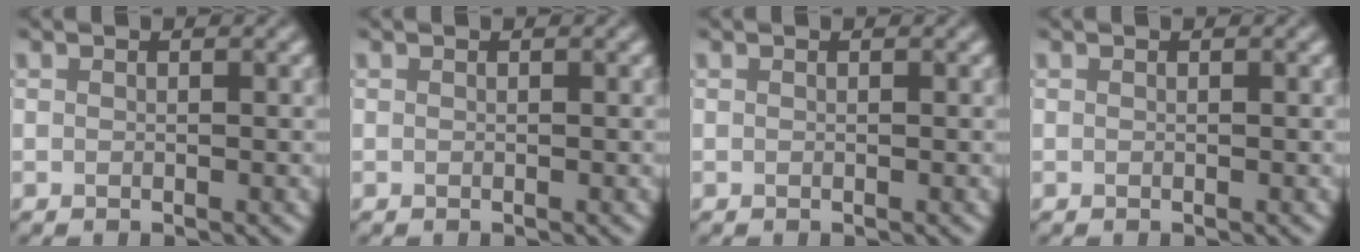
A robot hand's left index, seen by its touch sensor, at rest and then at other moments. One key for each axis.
{"total": 0.0}
{"total": 0.0}
{"total": 0.0}